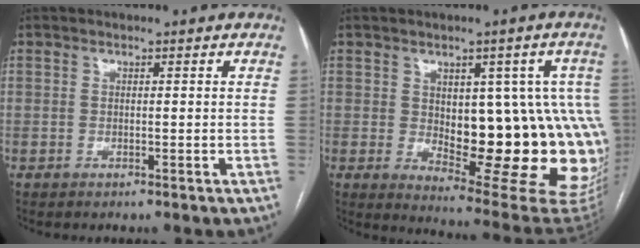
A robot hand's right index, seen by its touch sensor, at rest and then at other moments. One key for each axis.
{"total": 19.2, "fx": -0.1, "fy": 7.5, "fz": 17.7, "tx": -0.151, "ty": 0.013, "tz": 0.023}